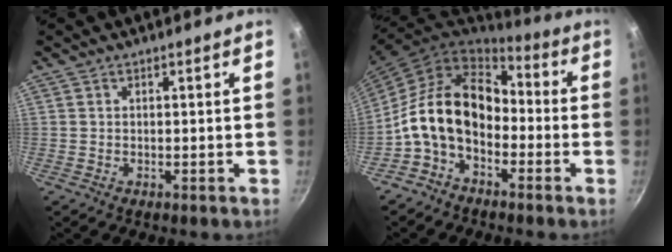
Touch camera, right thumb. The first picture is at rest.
{"total": 15.2, "force": [-3.1, 10.5, 10.6], "torque": [-0.167, 0.052, -0.073]}